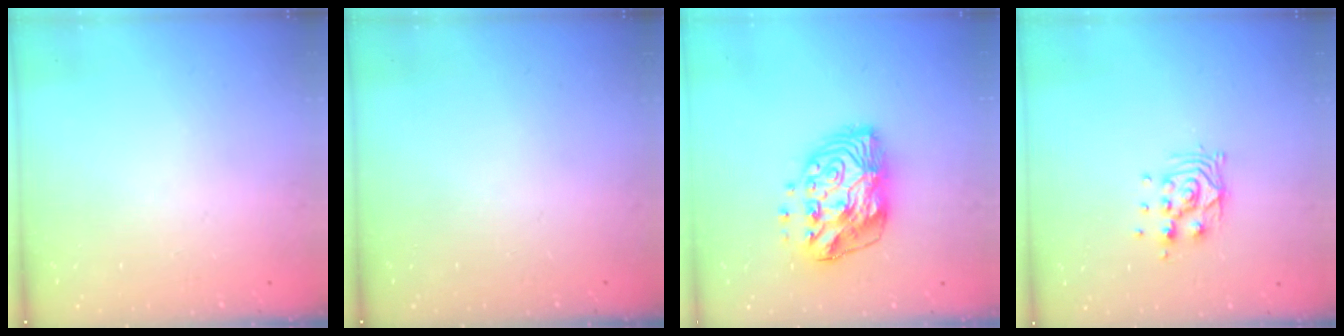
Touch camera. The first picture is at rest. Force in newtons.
{"total": 0.0}
{"total": 13.7, "press": 13.6, "slide": 1.2}
{"total": 9.3, "press": 9.3, "slide": 0.6}